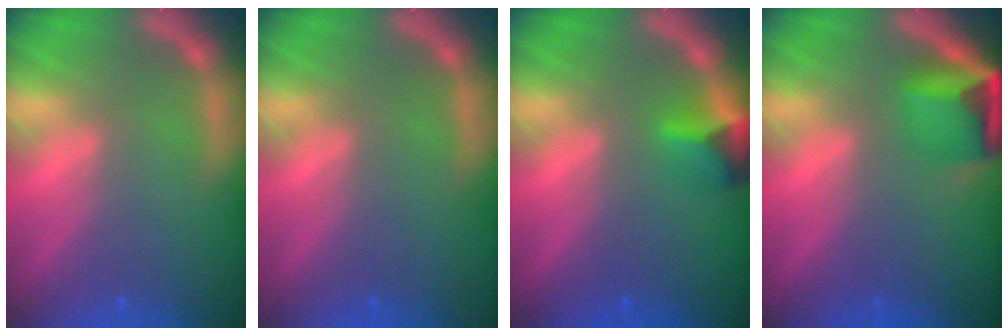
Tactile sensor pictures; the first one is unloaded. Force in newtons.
{"total": 0.0}
{"total": 2.9}
{"total": 5.4}